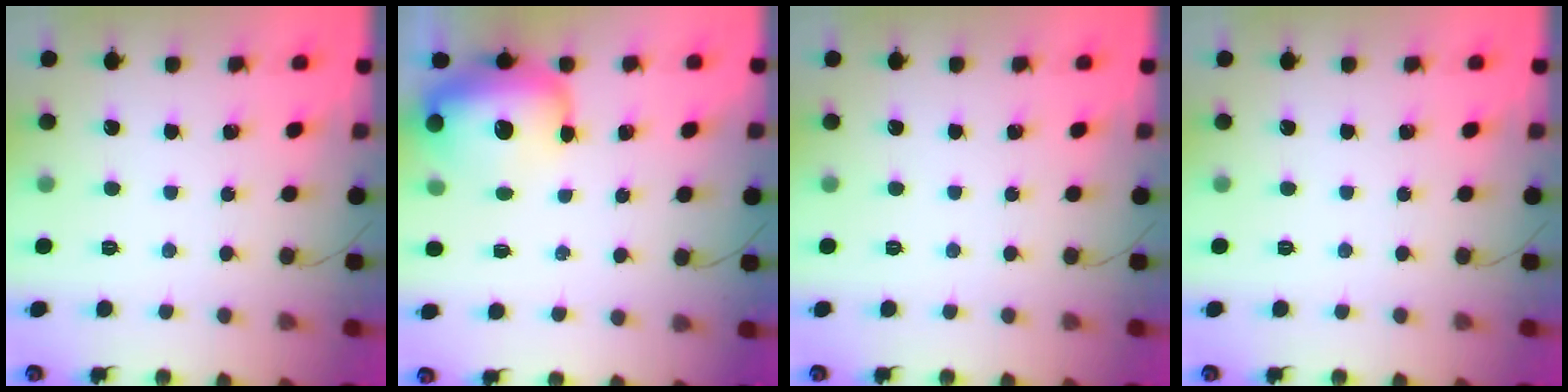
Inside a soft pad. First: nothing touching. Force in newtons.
{"total": 22.4, "press": 19.2, "slide": 11.5}
{"total": 0.0}
{"total": 0.0}